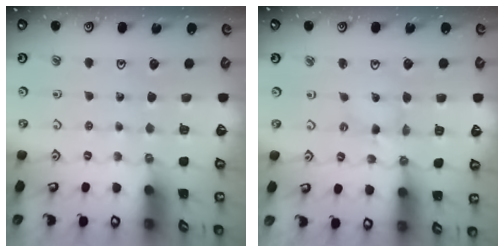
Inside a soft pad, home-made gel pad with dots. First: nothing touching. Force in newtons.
{"total": 1.1, "press": 1.1, "slide": 0.1}